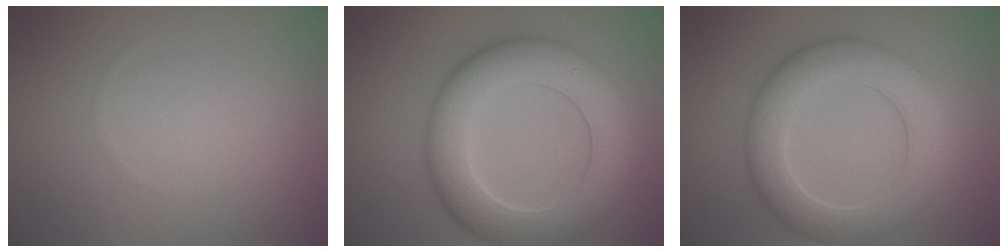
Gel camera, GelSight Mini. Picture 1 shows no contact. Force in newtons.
{"total": 9.2, "press": 9.2, "slide": 0.6}
{"total": 6.9, "press": 6.9, "slide": 0.3}